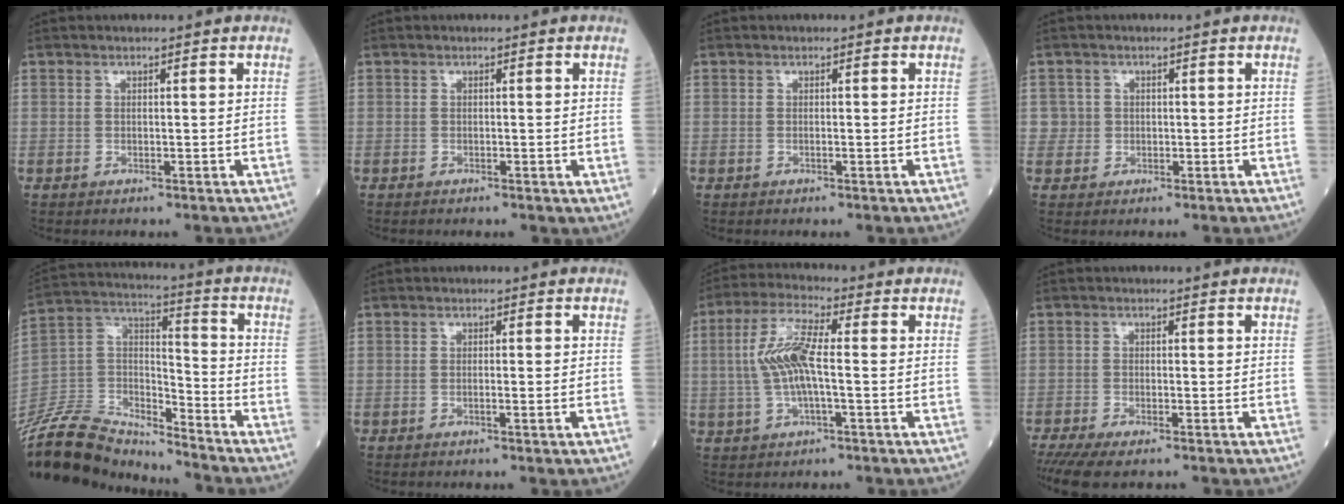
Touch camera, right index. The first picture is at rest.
{"total": 0.6, "force": [-0.2, 0.3, 0.4], "torque": [-0.009, -0.001, -0.004]}
{"total": 0.0}
{"total": 2.1, "force": [-0.1, 2.0, -0.3], "torque": [0.020, 0.009, -0.006]}
{"total": 20.8, "force": [-19.4, 4.9, 5.5], "torque": [-0.135, 0.027, -0.343]}
{"total": 1.2, "force": [-0.5, -0.2, 1.0], "torque": [-0.022, -0.001, -0.006]}
{"total": 8.0, "force": [-0.2, 1.8, 7.8], "torque": [-0.173, 0.013, -0.005]}
{"total": 7.1, "force": [-5.7, 1.6, 4.0], "torque": [-0.069, -0.017, -0.093]}